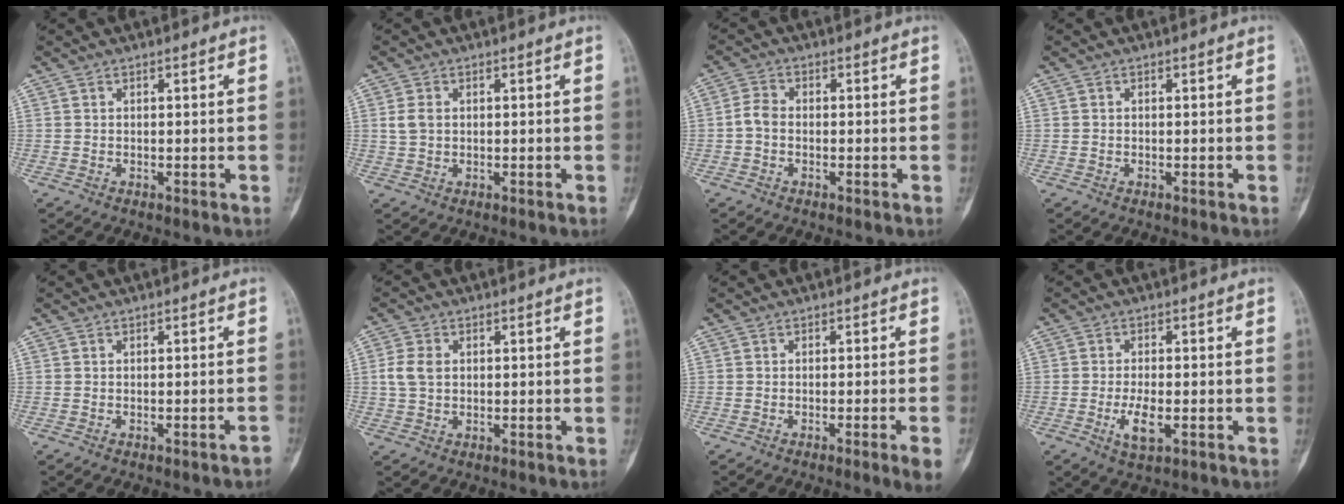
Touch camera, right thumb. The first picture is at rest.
{"total": 2.6, "force": [0.5, 1.9, 1.7], "torque": [-0.037, 0.003, 0.011]}
{"total": 3.0, "force": [-0.7, 2.1, 2.0], "torque": [-0.038, 0.009, -0.023]}
{"total": 0.0}
{"total": 1.3, "force": [-1.0, 0.1, 0.8], "torque": [-0.015, 0.008, -0.008]}
{"total": 4.3, "force": [0.6, 3.0, 2.9], "torque": [-0.063, 0.005, 0.010]}
{"total": 3.9, "force": [-1.9, -0.4, 3.3], "torque": [-0.052, -0.002, -0.030]}
{"total": 4.9, "force": [-1.4, 2.0, 4.2], "torque": [-0.080, -0.001, -0.021]}